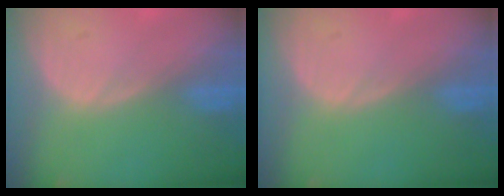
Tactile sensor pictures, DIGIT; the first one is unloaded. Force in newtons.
{"total": 0.0}